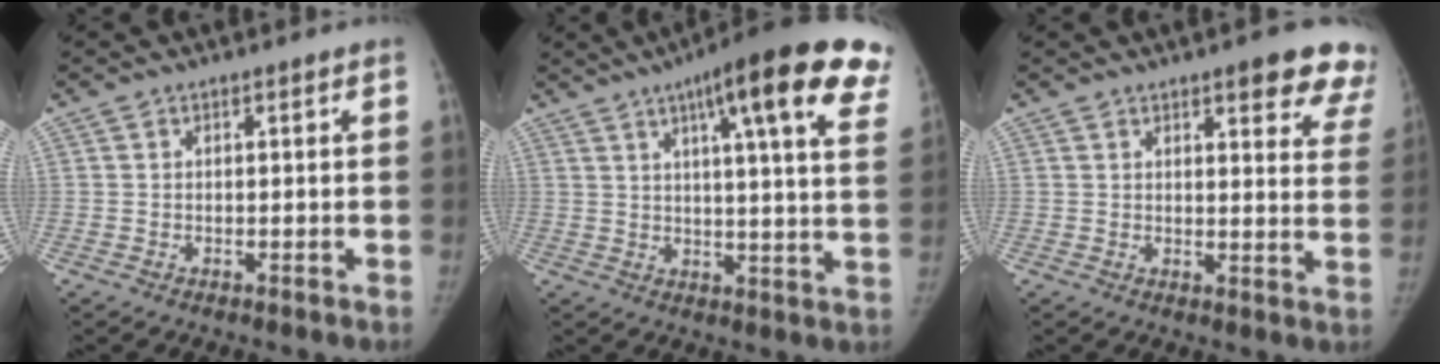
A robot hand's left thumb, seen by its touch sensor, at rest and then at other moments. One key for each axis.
{"total": 22.8, "fx": 12.5, "fy": 4.0, "fz": 18.6, "tx": -0.244, "ty": -0.022, "tz": 0.148}
{"total": 12.8, "fx": 8.9, "fy": 3.8, "fz": 8.4, "tx": -0.060, "ty": -0.038, "tz": 0.088}